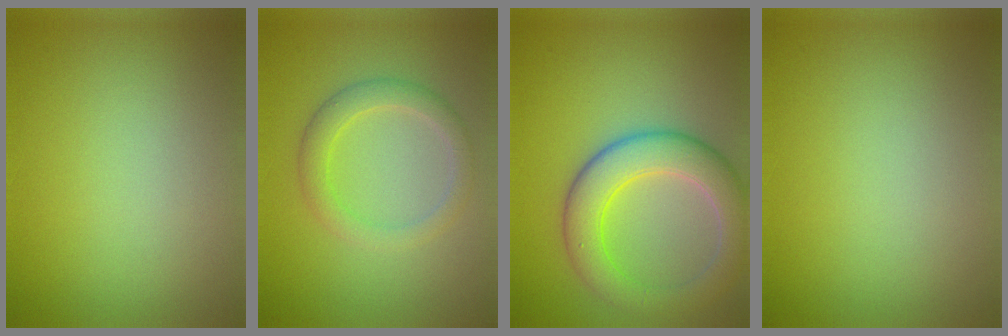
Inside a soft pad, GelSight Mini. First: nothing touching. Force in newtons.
{"total": 2.7, "press": 2.7, "slide": 0.3}
{"total": 6.5, "press": 6.5, "slide": 0.5}
{"total": 0.0}